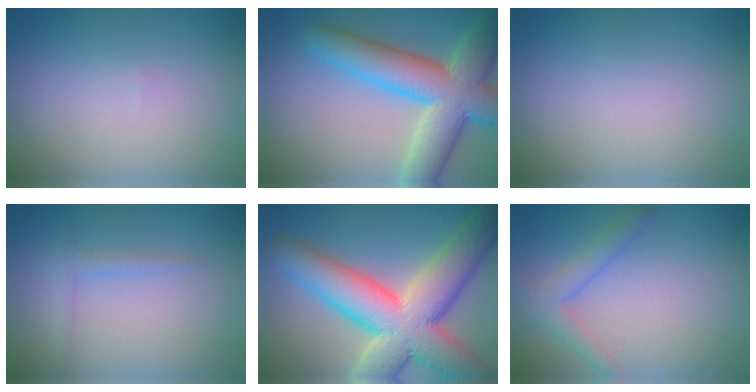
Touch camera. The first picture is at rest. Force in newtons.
{"total": 10.1, "press": 10.0, "slide": 0.7}
{"total": 0.0}
{"total": 1.3, "press": 1.3, "slide": 0.1}
{"total": 13.1, "press": 13.1, "slide": 0.8}
{"total": 2.5, "press": 2.5, "slide": 0.3}